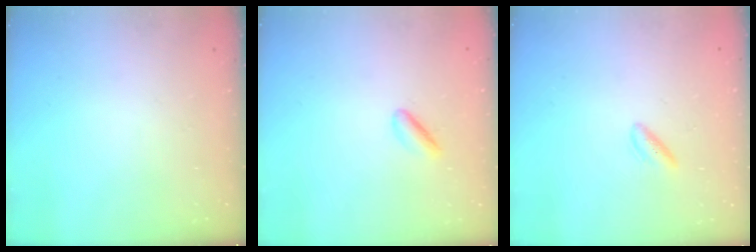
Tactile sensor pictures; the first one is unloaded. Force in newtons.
{"total": 2.9, "press": 2.6, "slide": 1.2}
{"total": 2.5, "press": 2.2, "slide": 1.3}